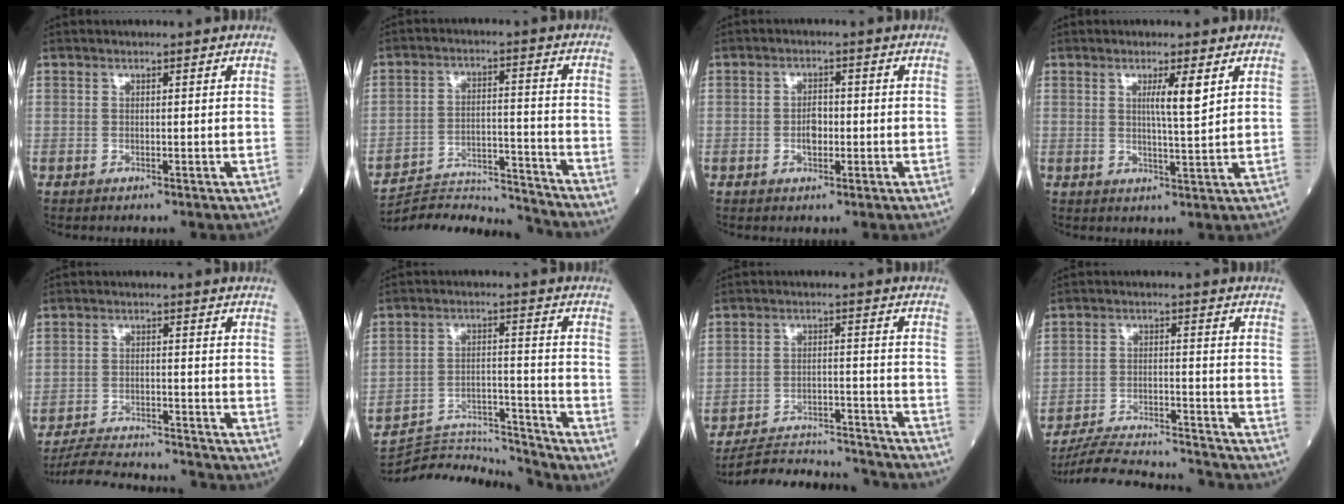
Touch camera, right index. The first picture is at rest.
{"total": 14.0, "force": [-13.9, -0.8, 1.2], "torque": [-0.024, 0.012, -0.224]}
{"total": 2.5, "force": [-0.6, 1.5, 1.9], "torque": [-0.032, 0.005, -0.008]}
{"total": 3.9, "force": [1.6, -0.3, 3.5], "torque": [-0.061, -0.005, 0.025]}
{"total": 11.9, "force": [-11.6, 1.4, 2.4], "torque": [-0.045, 0.004, -0.173]}
{"total": 11.3, "force": [-11.1, -1.7, -1.0], "torque": [0.010, 0.022, -0.192]}
{"total": 19.1, "force": [-18.4, 1.3, 4.8], "torque": [-0.074, -0.010, -0.255]}
{"total": 15.3, "force": [-14.9, 0.6, 3.5], "torque": [-0.069, 0.000, -0.223]}